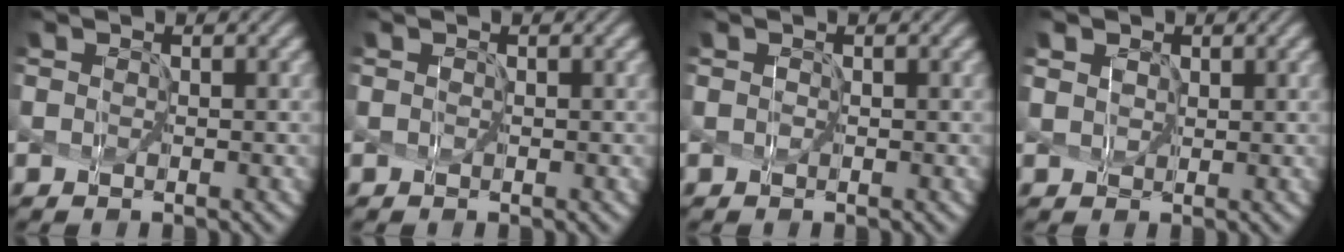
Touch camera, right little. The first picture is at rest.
{"total": 0.0}
{"total": 0.0}
{"total": 4.7, "force": [2.4, 3.4, 2.2], "torque": [-0.049, 0.019, 0.020]}